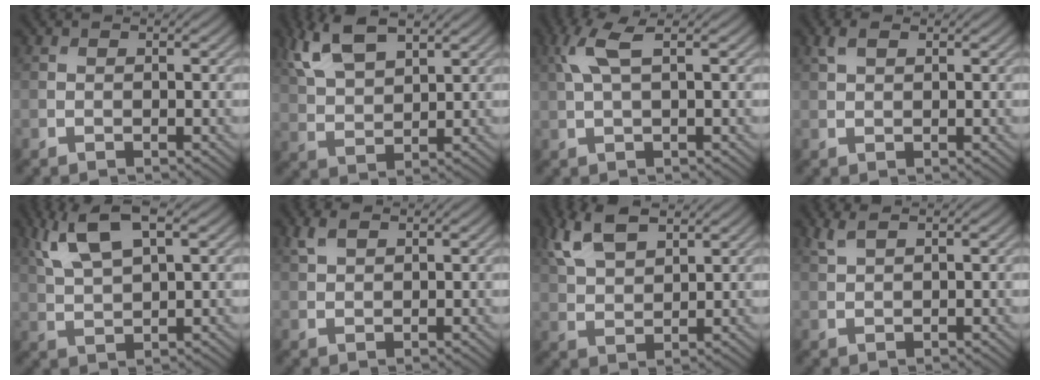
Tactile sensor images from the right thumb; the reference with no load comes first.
{"total": 8.8, "force": [5.0, 3.8, 6.1], "torque": [-0.150, 0.011, 0.105]}
{"total": 4.2, "force": [1.5, 1.0, 3.8], "torque": [-0.094, 0.013, 0.029]}
{"total": 1.8, "force": [1.0, 0.8, 1.3], "torque": [-0.033, 0.006, 0.020]}
{"total": 8.0, "force": [4.1, 2.6, 6.4], "torque": [-0.142, 0.013, 0.085]}
{"total": 2.5, "force": [1.5, 1.1, 1.6], "torque": [-0.041, 0.006, 0.034]}
{"total": 7.7, "force": [4.4, 3.4, 5.2], "torque": [-0.130, 0.009, 0.091]}
{"total": 2.0, "force": [1.4, 0.4, 1.3], "torque": [-0.035, 0.006, 0.034]}